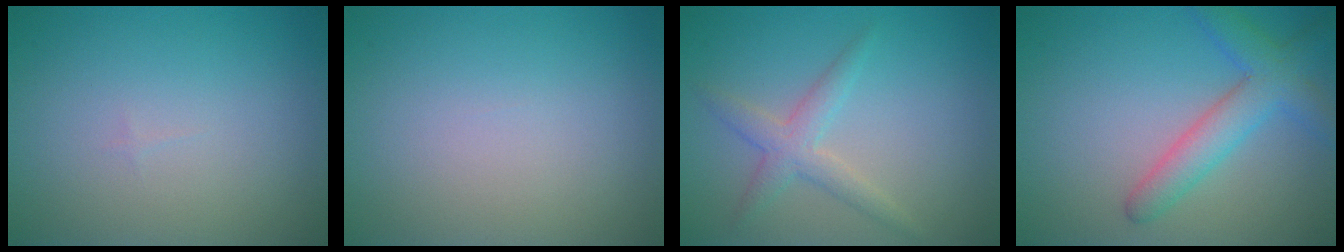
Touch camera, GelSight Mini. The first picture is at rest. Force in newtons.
{"total": 0.0}
{"total": 2.5, "press": 2.5, "slide": 0.1}
{"total": 4.2, "press": 4.2, "slide": 0.2}